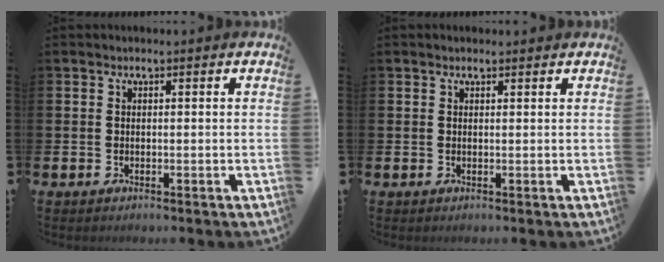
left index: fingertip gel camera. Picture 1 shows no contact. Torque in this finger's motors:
{"motor_torque": [0.77, -1.37, 0.11, 0.04]}